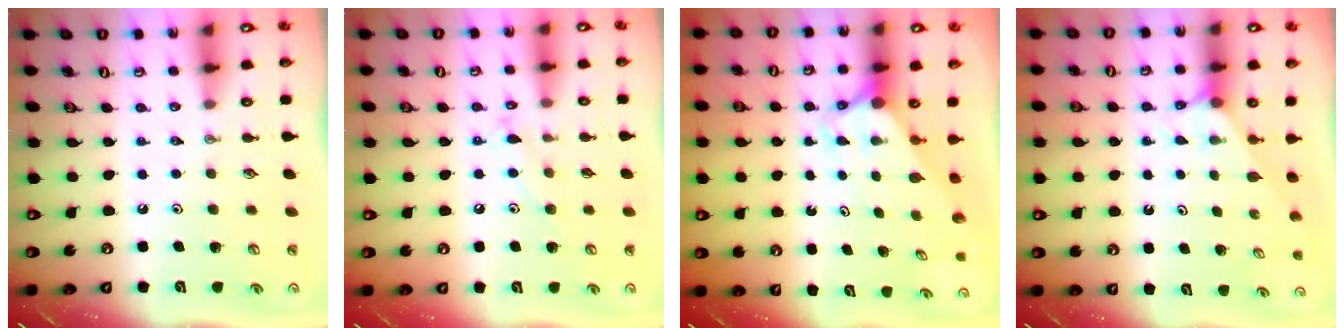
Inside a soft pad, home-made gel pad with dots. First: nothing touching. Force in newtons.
{"total": 8.2, "press": 8.2, "slide": 0.5}
{"total": 2.8, "press": 2.8, "slide": 0.0}
{"total": 2.8, "press": 2.8, "slide": 0.3}